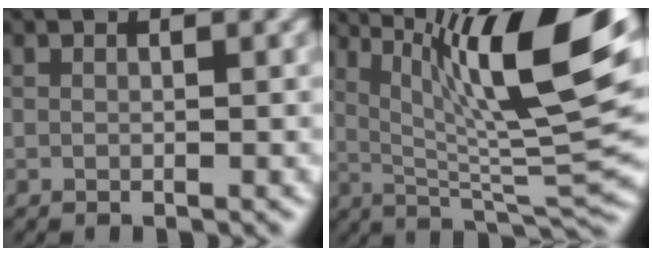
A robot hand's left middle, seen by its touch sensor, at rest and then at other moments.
{"total": 13.8, "force": [5.1, 2.9, 12.4], "torque": [-0.191, 0.005, 0.088]}